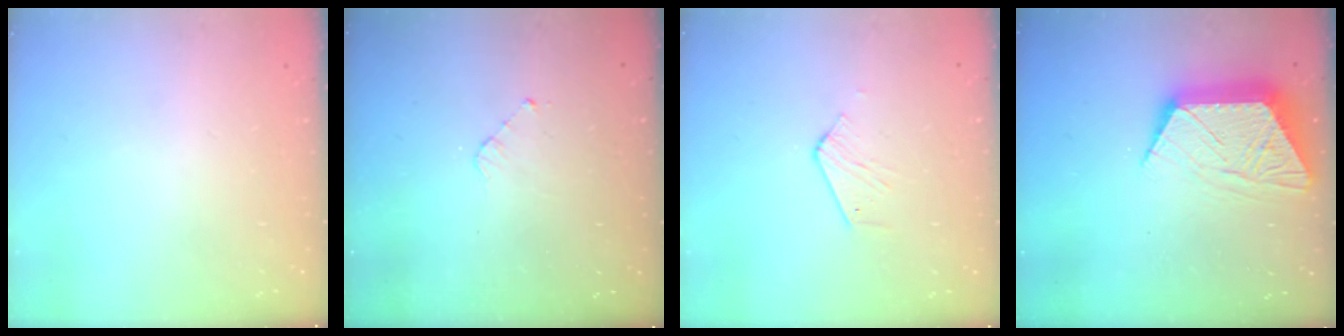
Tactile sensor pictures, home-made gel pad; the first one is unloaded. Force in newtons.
{"total": 2.8, "press": 2.8, "slide": 0.2}
{"total": 3.9, "press": 3.9, "slide": 0.5}
{"total": 13.3, "press": 13.3, "slide": 0.9}